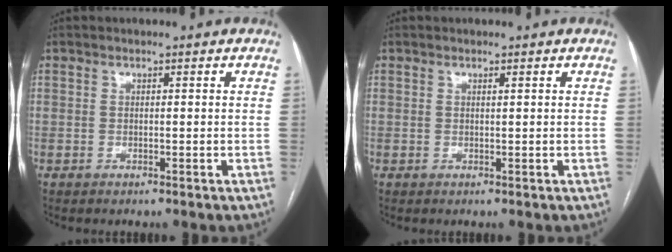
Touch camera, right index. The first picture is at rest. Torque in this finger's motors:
{"motor_torque": [-0.45, 0.29, -0.08, -0.01]}